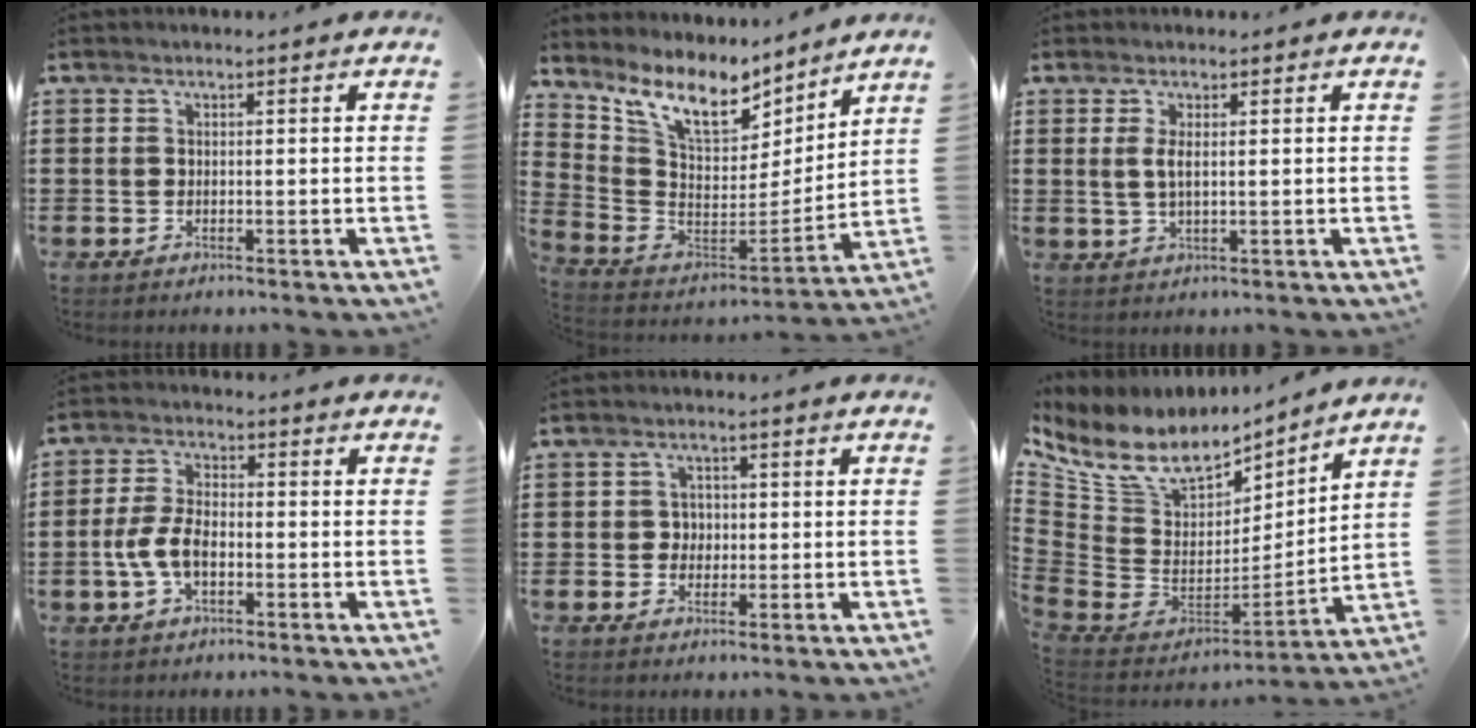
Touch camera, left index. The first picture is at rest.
{"total": 10.1, "force": [7.3, 3.8, 5.8], "torque": [-0.147, -0.042, 0.131]}
{"total": 2.7, "force": [0.6, 0.6, 2.5], "torque": [-0.051, 0.002, 0.009]}
{"total": 6.1, "force": [-1.7, 3.1, 5.0], "torque": [-0.121, -0.004, -0.038]}
{"total": 2.4, "force": [-0.1, 2.2, 0.9], "torque": [-0.027, 0.006, -0.006]}
{"total": 10.0, "force": [6.8, 5.2, 5.3], "torque": [-0.135, -0.043, 0.125]}